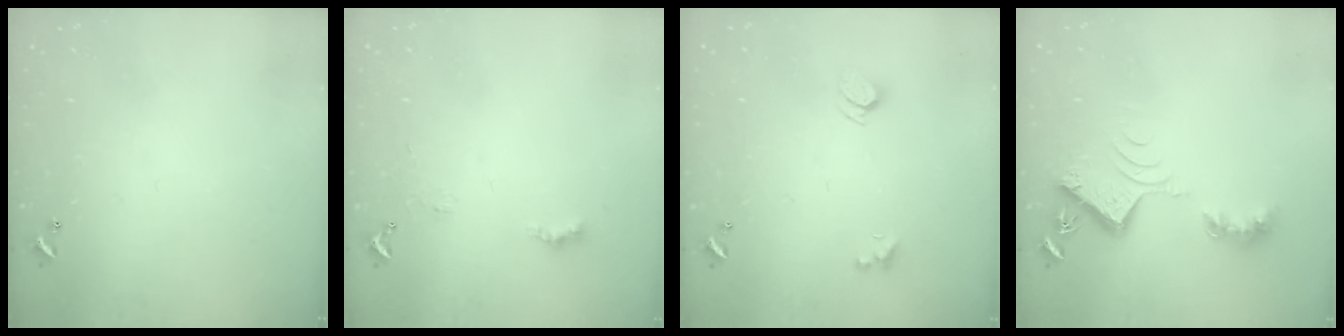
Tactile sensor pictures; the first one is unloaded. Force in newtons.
{"total": 2.1, "press": 2.0, "slide": 0.5}
{"total": 2.0, "press": 1.9, "slide": 0.5}
{"total": 8.7, "press": 8.7, "slide": 0.6}